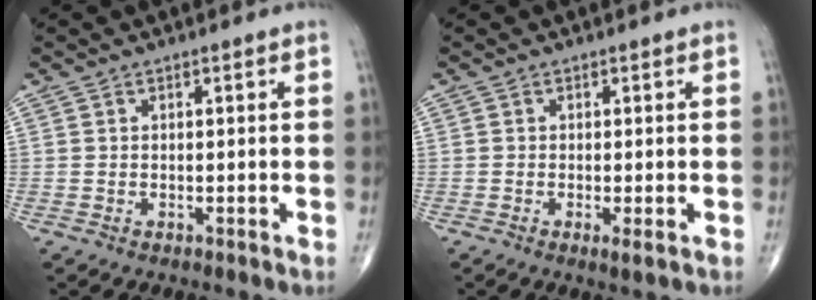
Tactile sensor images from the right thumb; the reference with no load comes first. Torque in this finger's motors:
{"motor_torque": [-0.19, 0.18, -0.31, -0.30, -0.02]}